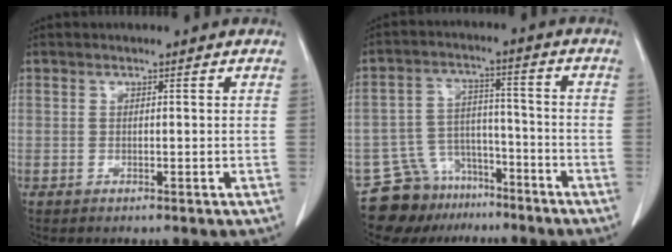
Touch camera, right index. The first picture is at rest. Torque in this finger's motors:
{"motor_torque": [-0.90, -0.10, -0.68, -0.21]}